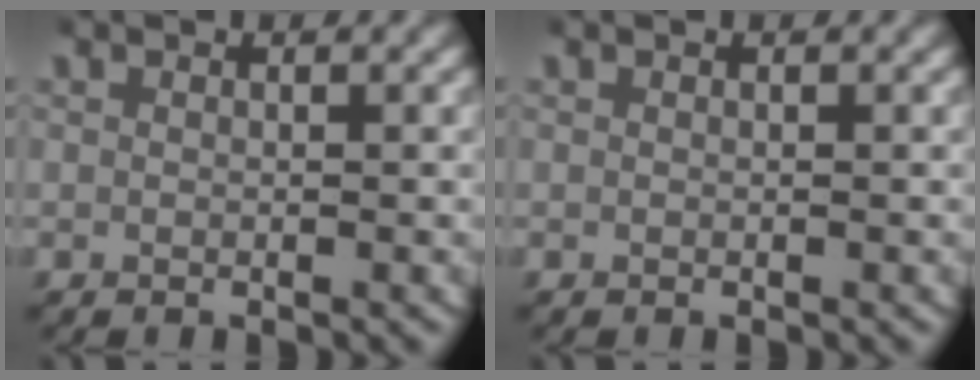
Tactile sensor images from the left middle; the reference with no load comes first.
{"total": 0.0}